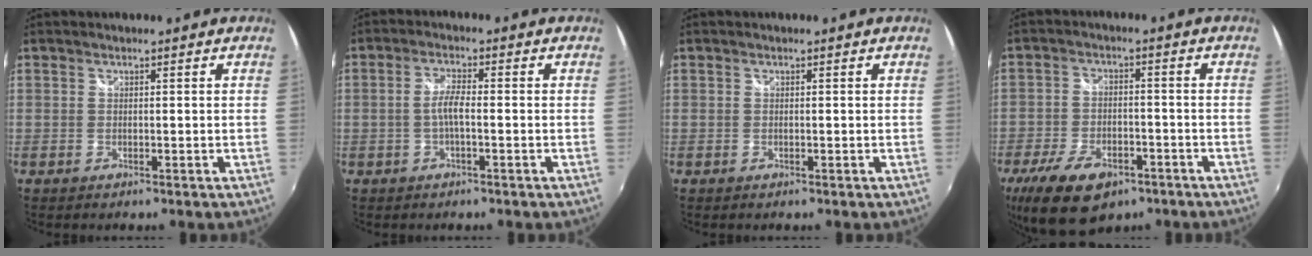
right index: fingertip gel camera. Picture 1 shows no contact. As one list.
[{"total": 3.3, "force": [-0.8, 0.6, 3.2], "torque": [-0.066, 0.006, -0.015]}, {"total": 0.0}, {"total": 14.6, "force": [-9.0, 7.7, 8.6], "torque": [-0.197, -0.024, -0.148]}]